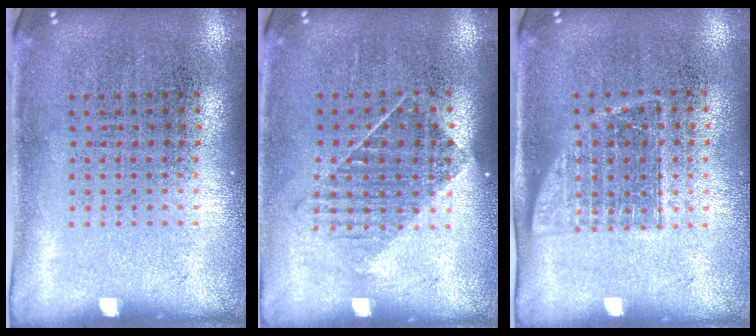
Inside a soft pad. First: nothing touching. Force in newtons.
{"total": 1.1, "press": 0.9, "slide": 0.6}
{"total": 1.1, "press": 0.9, "slide": 0.6}